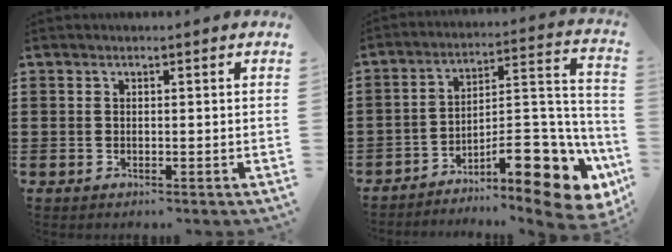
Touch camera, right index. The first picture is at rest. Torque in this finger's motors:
{"motor_torque": [1.87, -0.27, 1.00, 0.12]}